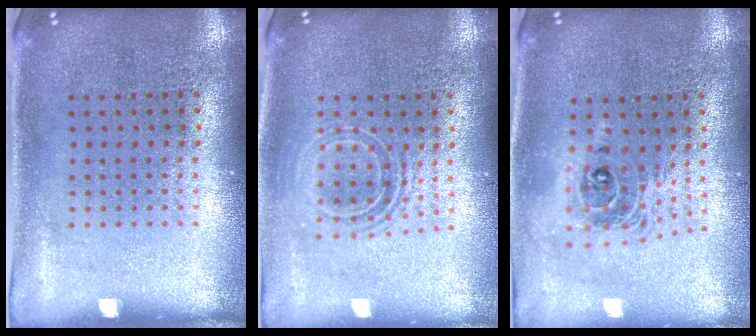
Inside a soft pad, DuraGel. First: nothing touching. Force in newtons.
{"total": 1.7, "press": 1.3, "slide": 1.1}
{"total": 1.9, "press": 1.5, "slide": 1.3}